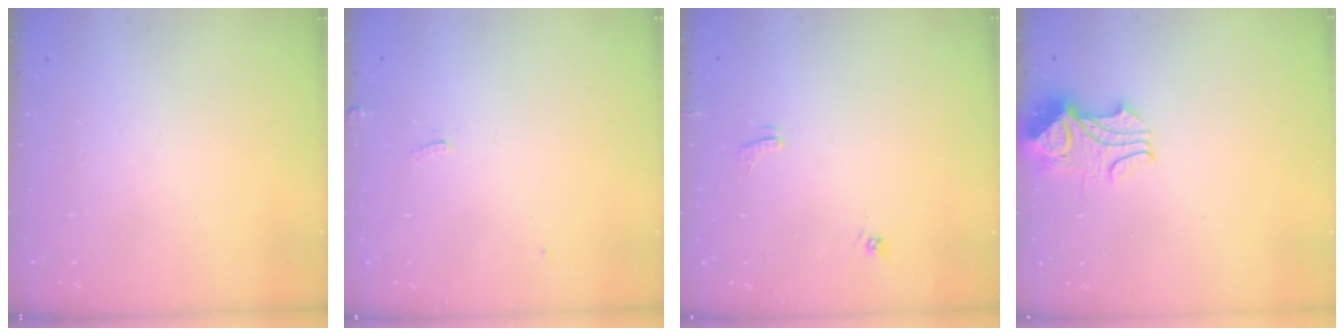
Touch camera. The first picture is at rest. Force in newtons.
{"total": 1.2, "press": 1.0, "slide": 0.6}
{"total": 3.3, "press": 3.3, "slide": 0.3}
{"total": 2.0, "press": 1.8, "slide": 0.8}